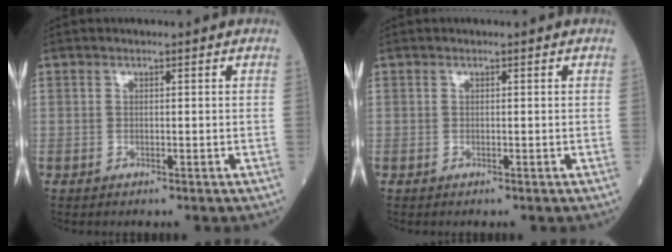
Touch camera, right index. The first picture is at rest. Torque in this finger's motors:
{"motor_torque": [0.01, 0.01, 0.04, 0.01]}